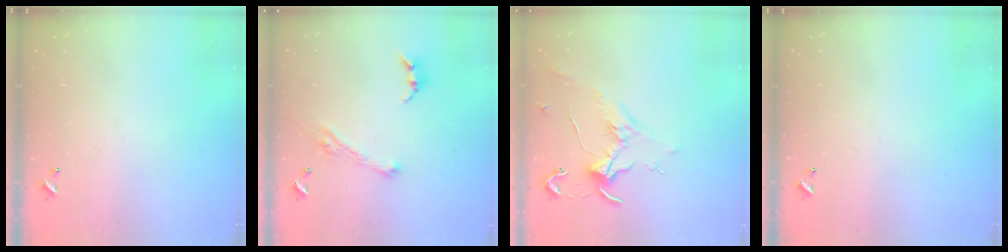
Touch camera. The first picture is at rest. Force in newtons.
{"total": 5.8, "press": 5.8, "slide": 0.9}
{"total": 0.7, "press": 0.3, "slide": 0.7}
{"total": 0.0}